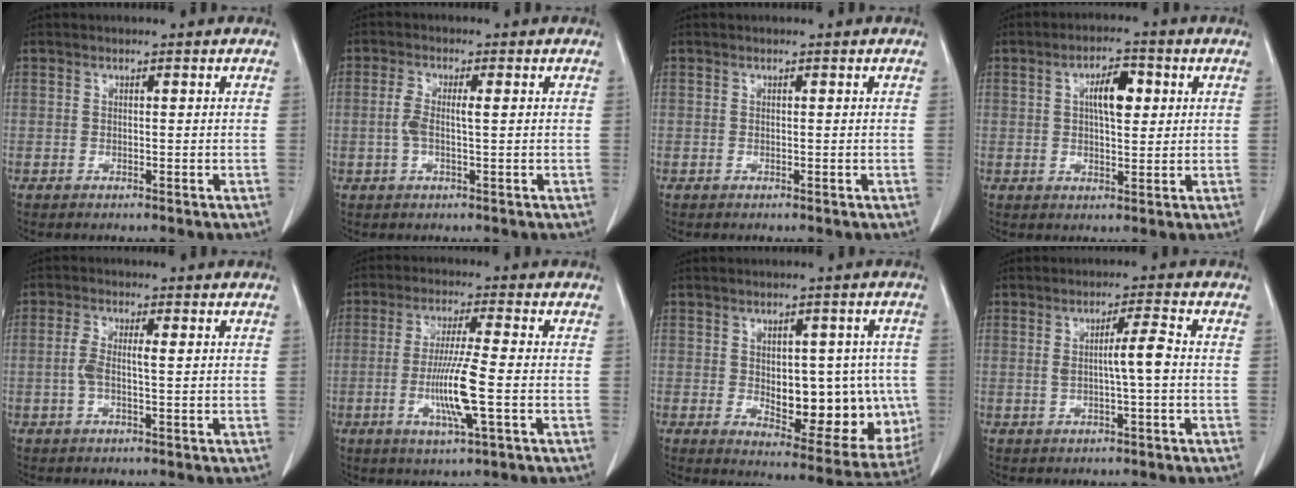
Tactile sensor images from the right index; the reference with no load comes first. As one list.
[{"total": 3.8, "force": [0.4, 0.8, 3.7], "torque": [-0.079, 0.008, 0.006]}, {"total": 0.0}, {"total": 6.1, "force": [1.6, 2.3, 5.4], "torque": [-0.091, 0.010, 0.028]}, {"total": 3.8, "force": [0.1, 1.0, 3.7], "torque": [-0.084, 0.014, 0.001]}, {"total": 9.1, "force": [-2.0, -0.1, 8.9], "torque": [-0.172, -0.011, -0.040]}, {"total": 15.2, "force": [-1.1, 7.7, 13.0], "torque": [-0.164, 0.003, 0.011]}, {"total": 4.4, "force": [0.0, 0.0, 4.4], "torque": [-0.075, 0.003, 0.000]}]